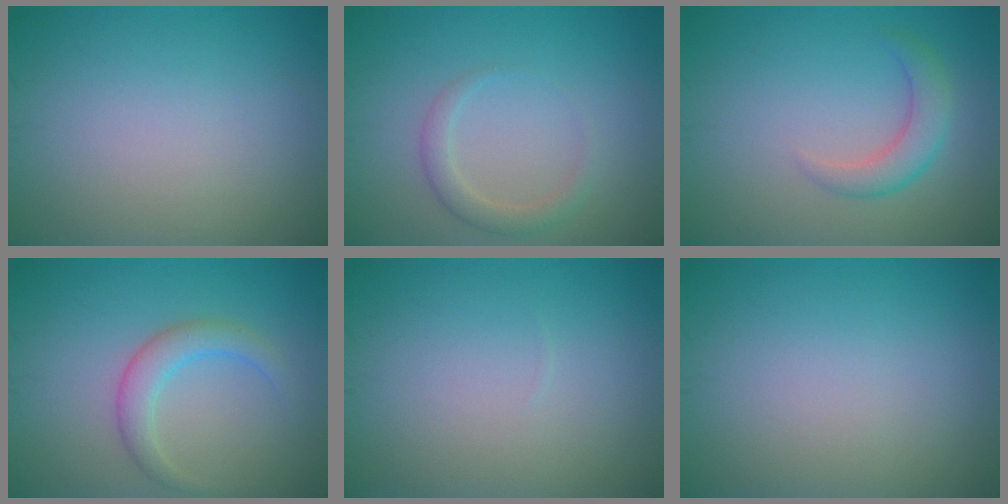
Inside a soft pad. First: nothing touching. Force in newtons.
{"total": 1.9, "press": 1.9, "slide": 0.2}
{"total": 2.8, "press": 2.8, "slide": 0.1}
{"total": 2.8, "press": 2.8, "slide": 0.2}
{"total": 0.0}
{"total": 0.0}